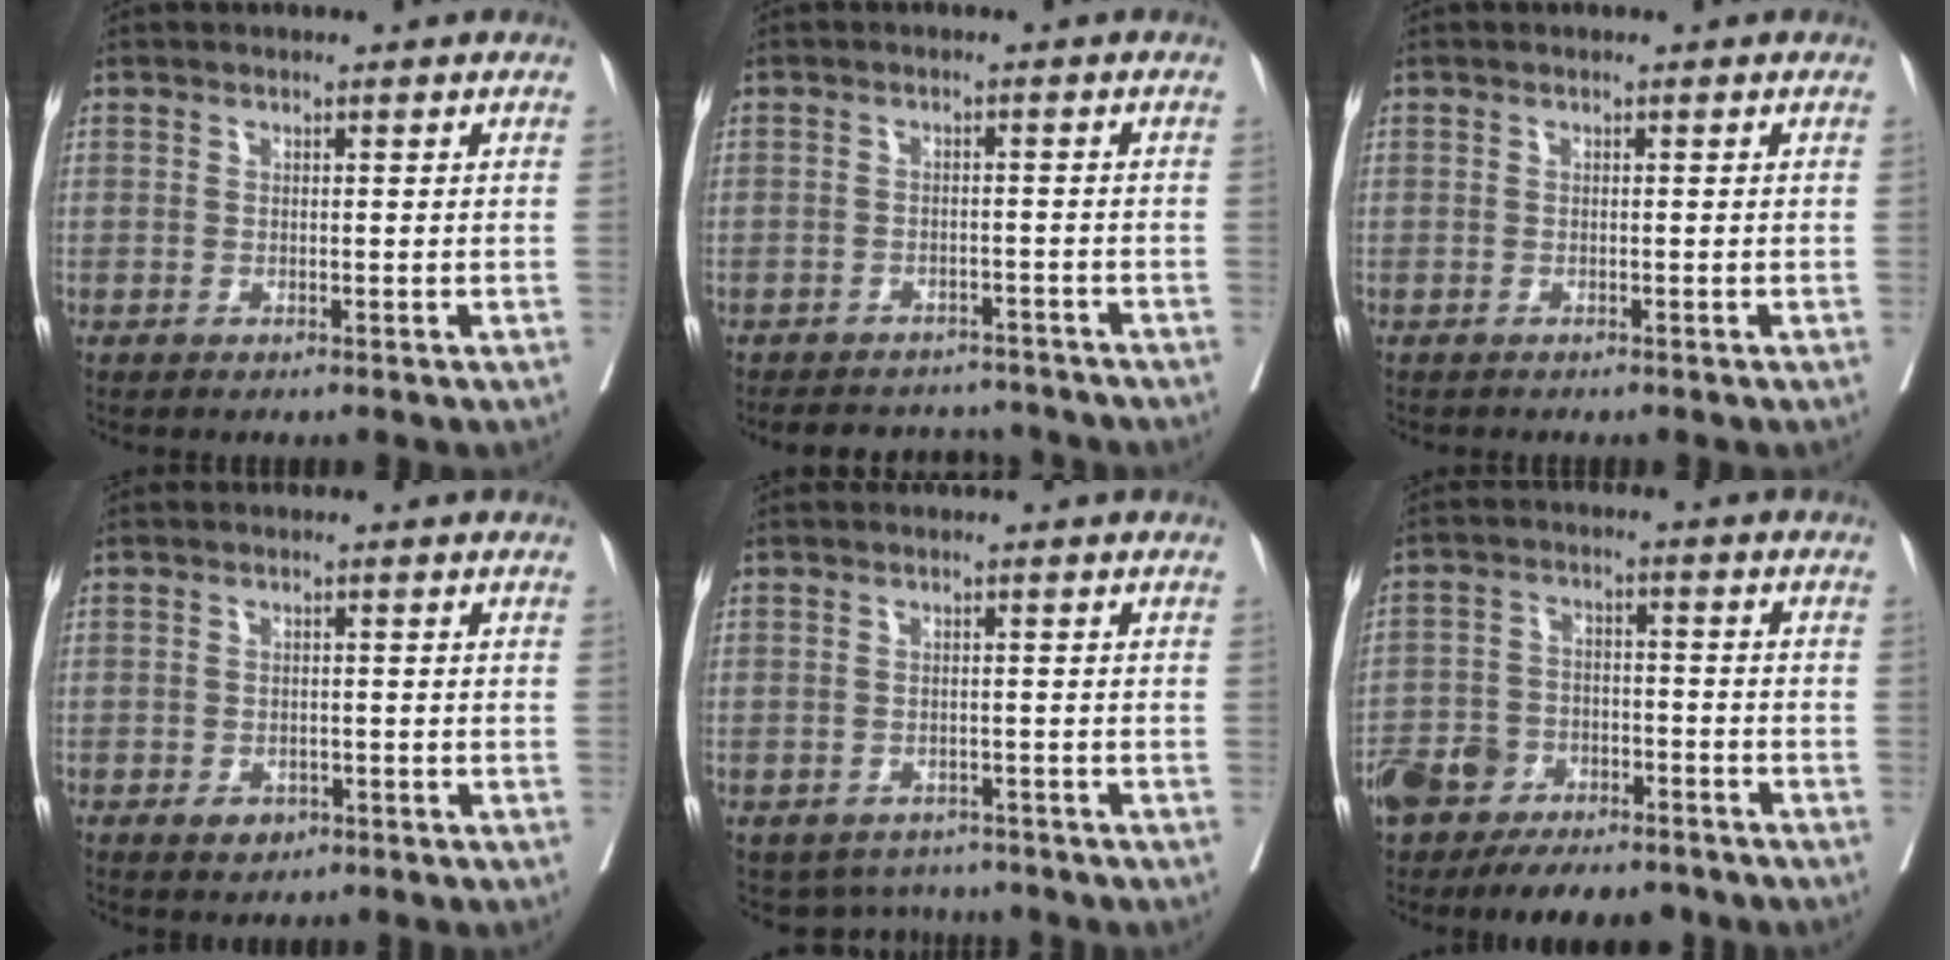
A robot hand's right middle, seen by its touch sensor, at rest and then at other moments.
{"total": 9.3, "force": [-8.6, 3.1, 1.6], "torque": [-0.021, 0.013, -0.106]}
{"total": 0.6, "force": [-0.5, 0.3, 0.0], "torque": [-0.006, 0.002, -0.011]}
{"total": 2.4, "force": [-1.3, 1.7, 1.0], "torque": [-0.010, 0.004, -0.011]}
{"total": 4.5, "force": [-3.9, 2.2, -0.1], "torque": [0.009, 0.011, -0.051]}
{"total": 14.1, "force": [-10.7, 6.7, 6.4], "torque": [-0.119, 0.013, -0.168]}